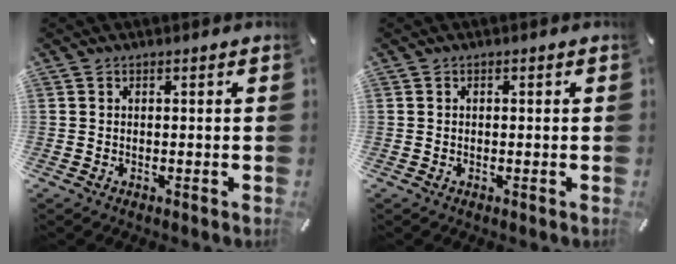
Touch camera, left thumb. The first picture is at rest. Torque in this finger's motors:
{"motor_torque": [0.07, 0.04, 0.00, -0.11, 0.02]}